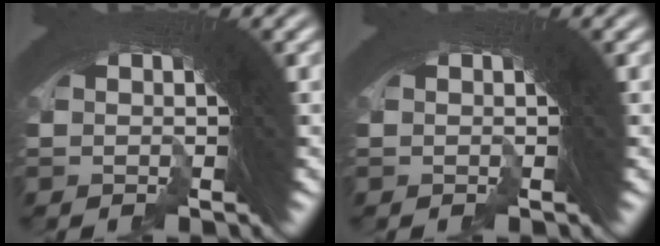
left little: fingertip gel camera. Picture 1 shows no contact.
{"total": 0.0}